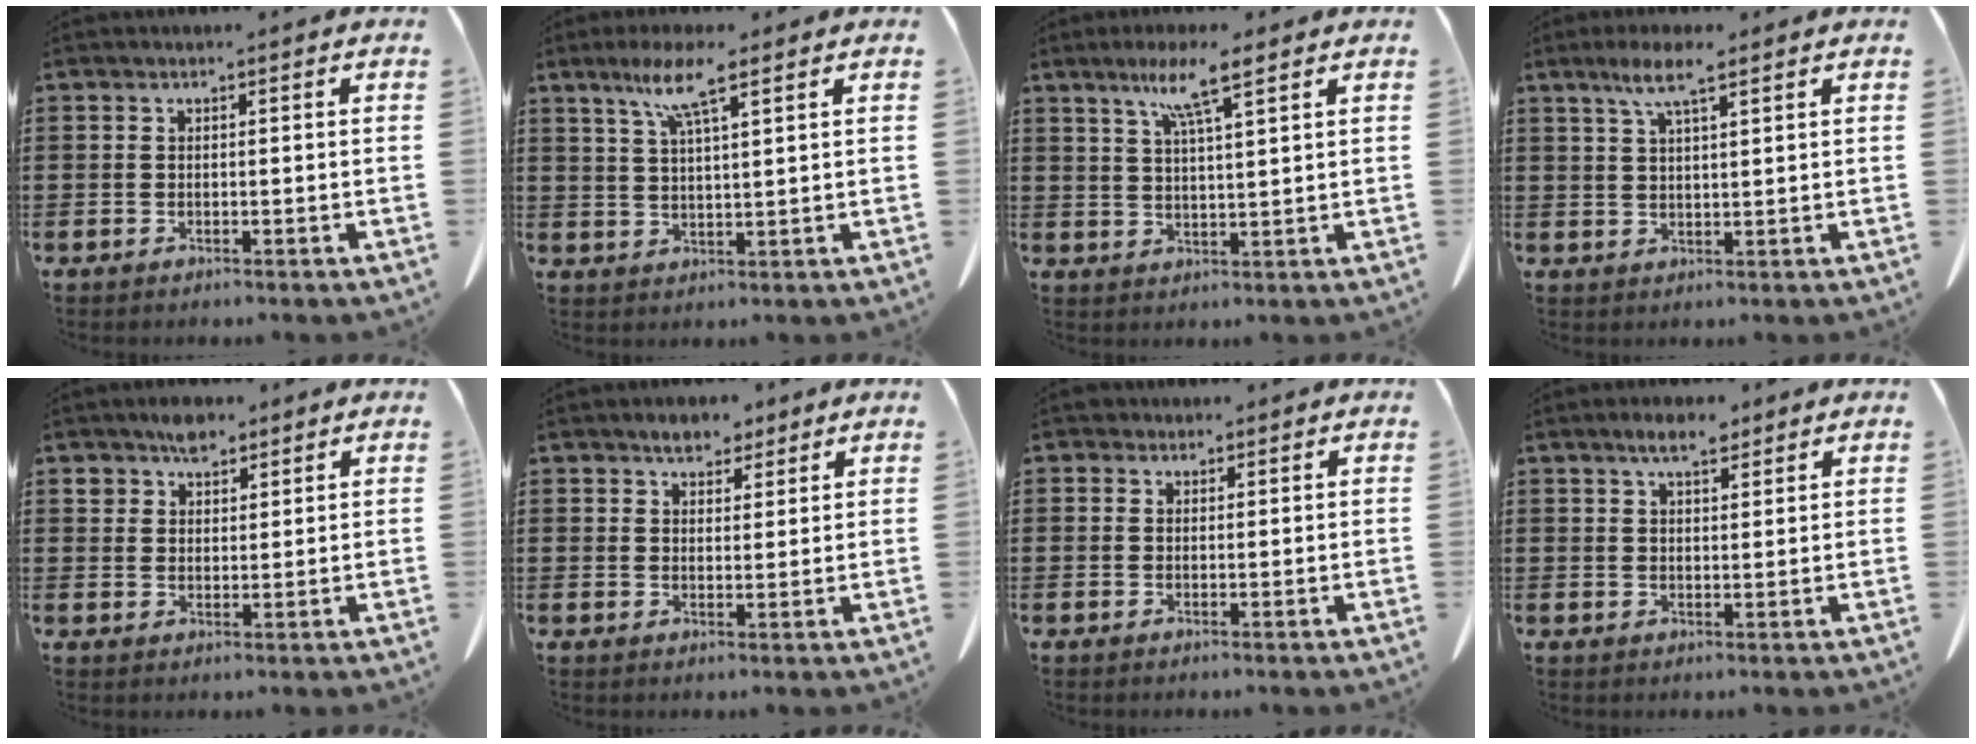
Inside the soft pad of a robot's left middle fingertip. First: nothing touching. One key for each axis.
{"total": 6.5, "fx": 4.1, "fy": 0.5, "fz": 5.0, "tx": -0.109, "ty": 0.003, "tz": 0.070}
{"total": 6.6, "fx": 4.4, "fy": 0.1, "fz": 5.0, "tx": -0.108, "ty": 0.000, "tz": 0.072}
{"total": 5.2, "fx": 3.3, "fy": 0.6, "fz": 3.9, "tx": -0.084, "ty": 0.006, "tz": 0.056}
{"total": 3.8, "fx": 2.9, "fy": 2.1, "fz": 1.0, "tx": -0.020, "ty": 0.007, "tz": 0.055}
{"total": 3.7, "fx": 3.2, "fy": 1.7, "fz": 0.7, "tx": -0.015, "ty": 0.000, "tz": 0.060}
{"total": 1.3, "fx": 1.1, "fy": 0.8, "fz": 0.0, "tx": -0.004, "ty": 0.006, "tz": 0.021}
{"total": 4.1, "fx": 3.2, "fy": 1.2, "fz": 2.3, "tx": -0.051, "ty": 0.001, "tz": 0.057}